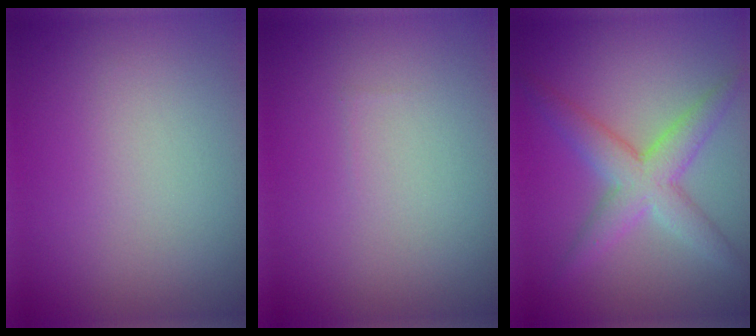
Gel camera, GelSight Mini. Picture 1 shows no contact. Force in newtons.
{"total": 0.0}
{"total": 4.4, "press": 4.4, "slide": 0.1}